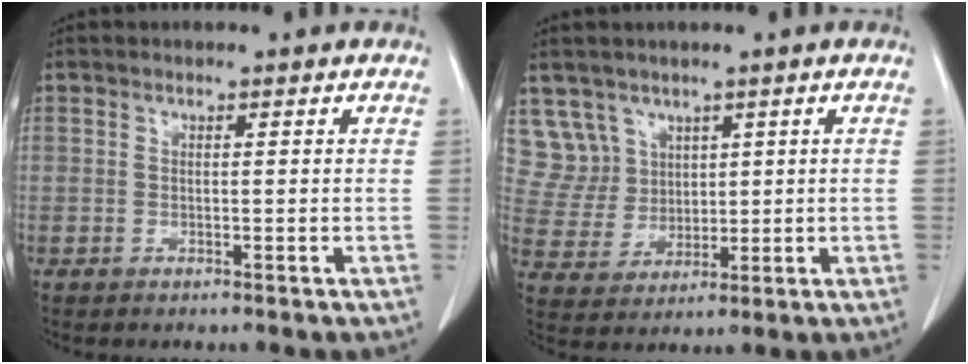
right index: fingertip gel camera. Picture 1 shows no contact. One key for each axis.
{"total": 6.6, "fx": 3.6, "fy": 5.5, "fz": -0.2, "tx": 0.002, "ty": 0.015, "tz": 0.085}